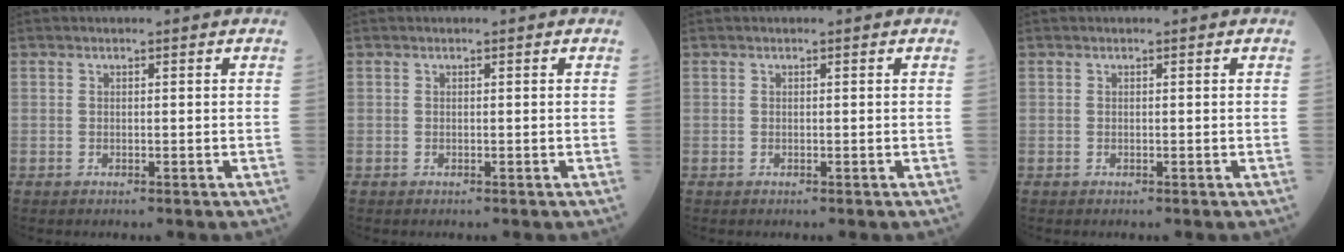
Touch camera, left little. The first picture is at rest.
{"total": 0.0}
{"total": 0.0}
{"total": 0.0}